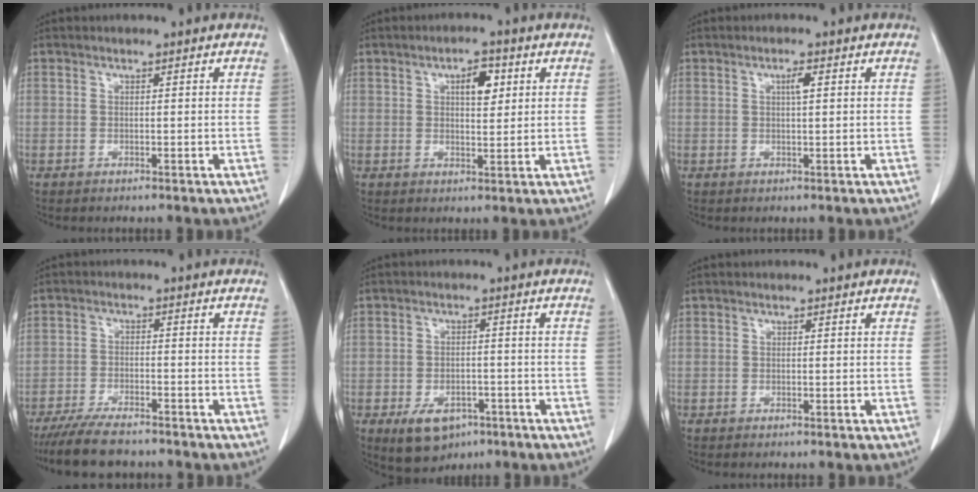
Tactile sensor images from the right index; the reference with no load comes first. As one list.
[{"total": 4.5, "force": [1.7, 1.7, 3.8], "torque": [-0.060, 0.004, 0.025]}, {"total": 1.7, "force": [0.6, 0.2, 1.6], "torque": [-0.030, 0.002, 0.009]}, {"total": 8.0, "force": [-6.9, 1.9, 3.5], "torque": [-0.059, -0.017, -0.116]}, {"total": 6.8, "force": [-3.7, 4.4, 3.7], "torque": [-0.061, 0.001, -0.046]}, {"total": 0.0}]